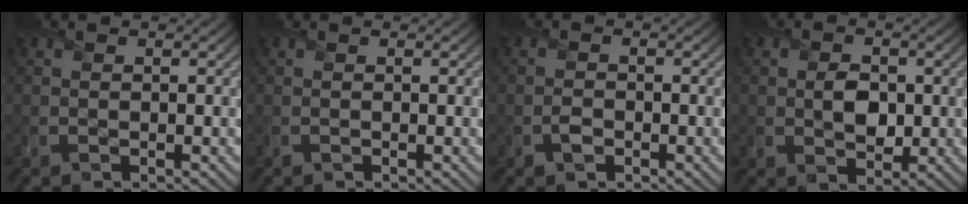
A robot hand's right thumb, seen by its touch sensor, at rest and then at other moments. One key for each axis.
{"total": 0.0}
{"total": 1.3, "fx": -0.7, "fy": 0.9, "fz": 0.6, "tx": -0.010, "ty": -0.001, "tz": -0.015}
{"total": 3.6, "fx": 0.0, "fy": 2.7, "fz": 2.4, "tx": -0.048, "ty": -0.007, "tz": -0.002}